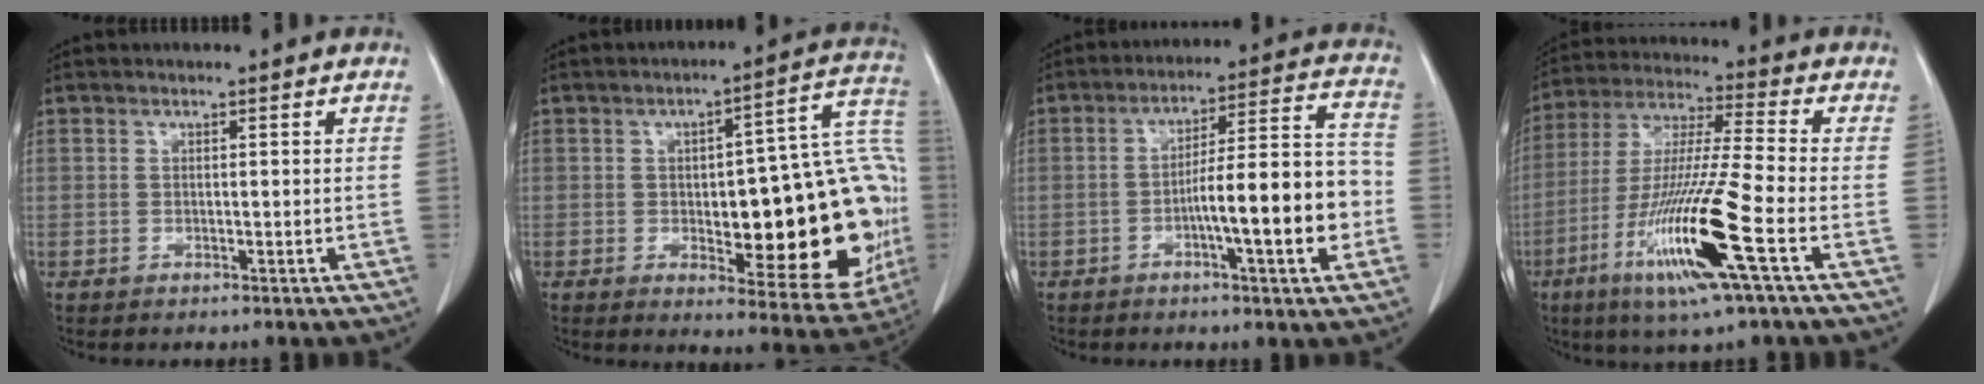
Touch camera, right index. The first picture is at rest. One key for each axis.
{"total": 25.2, "fx": -2.9, "fy": 7.7, "fz": 23.8, "tx": -0.221, "ty": 0.035, "tz": -0.014}
{"total": 13.7, "fx": -3.7, "fy": 1.3, "fz": 13.1, "tx": -0.198, "ty": 0.020, "tz": -0.054}
{"total": 17.0, "fx": -6.7, "fy": -0.5, "fz": 15.6, "tx": -0.322, "ty": -0.027, "tz": -0.129}